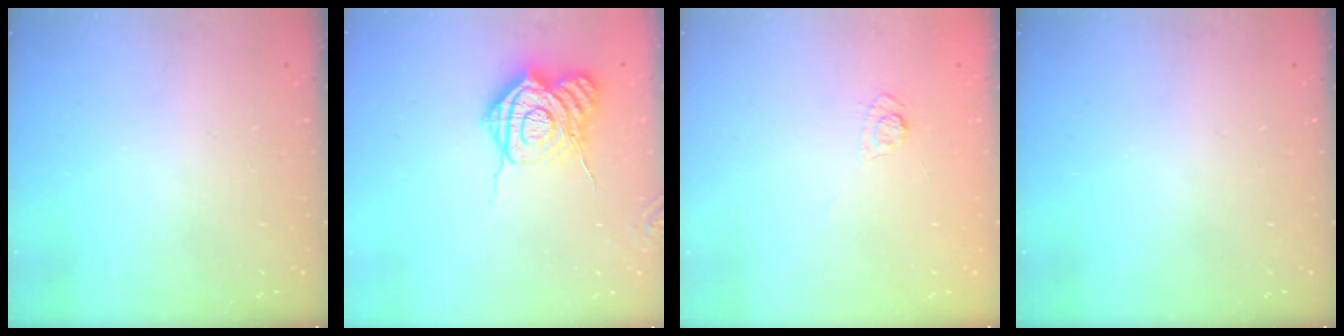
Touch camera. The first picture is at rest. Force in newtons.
{"total": 15.5, "press": 15.5, "slide": 1.1}
{"total": 4.0, "press": 3.7, "slide": 1.5}
{"total": 0.0}